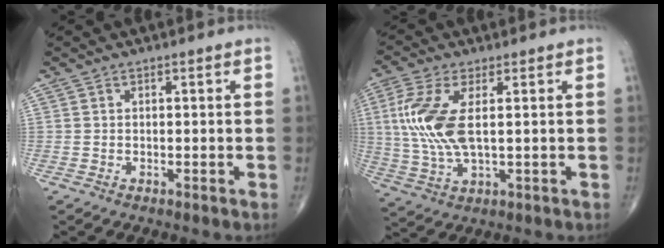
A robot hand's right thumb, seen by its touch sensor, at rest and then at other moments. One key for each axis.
{"total": 11.4, "fx": 1.8, "fy": 4.7, "fz": 10.3, "tx": -0.246, "ty": -0.003, "tz": 0.041}